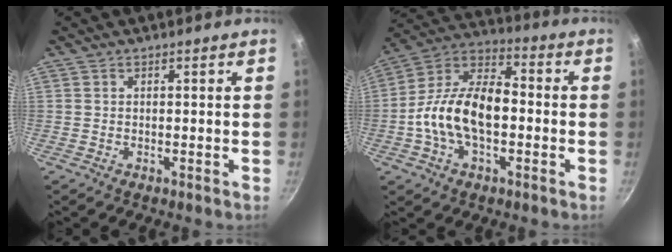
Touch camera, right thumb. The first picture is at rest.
{"total": 16.8, "force": [-2.6, 9.7, 13.4], "torque": [-0.221, 0.046, -0.065]}